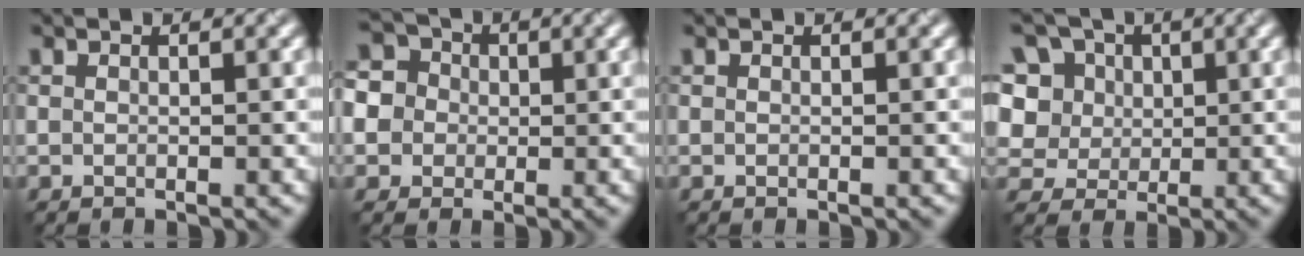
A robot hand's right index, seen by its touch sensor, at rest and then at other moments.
{"total": 7.3, "force": [0.8, 6.6, 2.9], "torque": [-0.060, 0.039, -0.015]}
{"total": 0.0}
{"total": 12.3, "force": [4.8, 9.6, 6.1], "torque": [-0.144, 0.040, 0.071]}